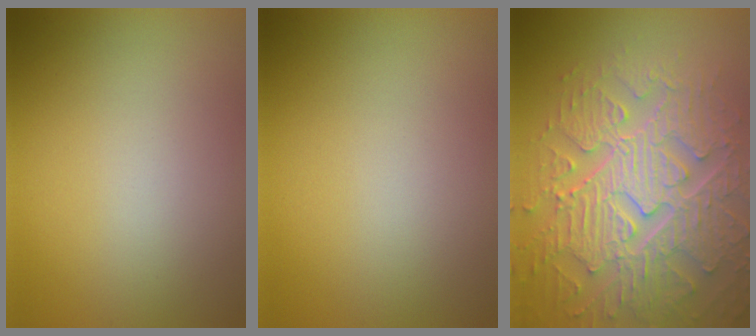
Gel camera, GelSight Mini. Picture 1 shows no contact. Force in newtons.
{"total": 0.0}
{"total": 9.3, "press": 6.8, "slide": 6.4}